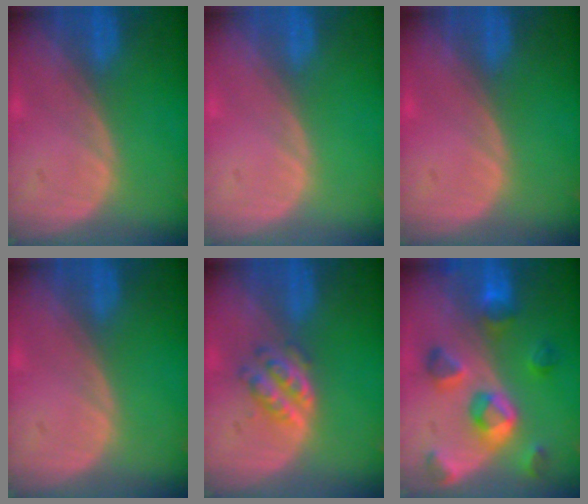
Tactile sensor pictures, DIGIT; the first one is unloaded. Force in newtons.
{"total": 0.0}
{"total": 0.5, "press": 0.0, "slide": 0.5}
{"total": 0.0}
{"total": 4.1, "press": 4.1, "slide": 0.4}
{"total": 8.4, "press": 8.1, "slide": 2.3}